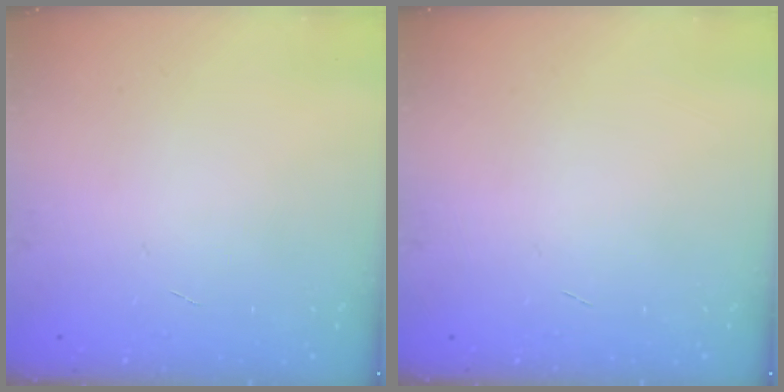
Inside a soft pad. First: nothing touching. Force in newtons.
{"total": 0.0}